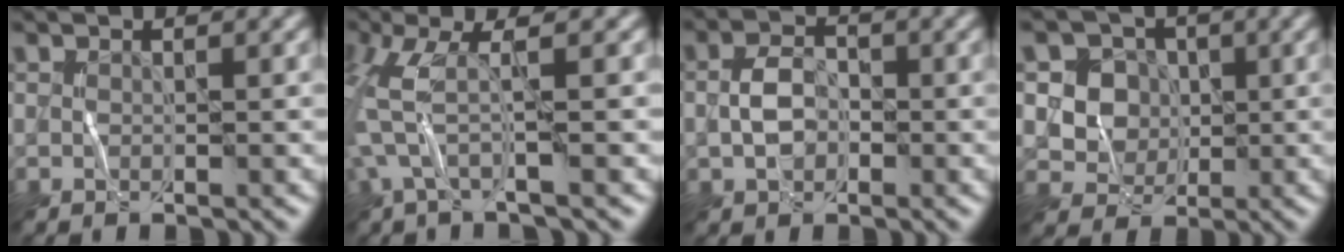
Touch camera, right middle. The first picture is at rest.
{"total": 4.7, "force": [0.2, 0.7, 4.6], "torque": [-0.119, -0.001, 0.001]}
{"total": 2.9, "force": [-0.4, 2.1, 2.0], "torque": [-0.046, 0.003, -0.010]}
{"total": 5.2, "force": [1.0, 4.7, 2.0], "torque": [-0.036, 0.001, 0.015]}